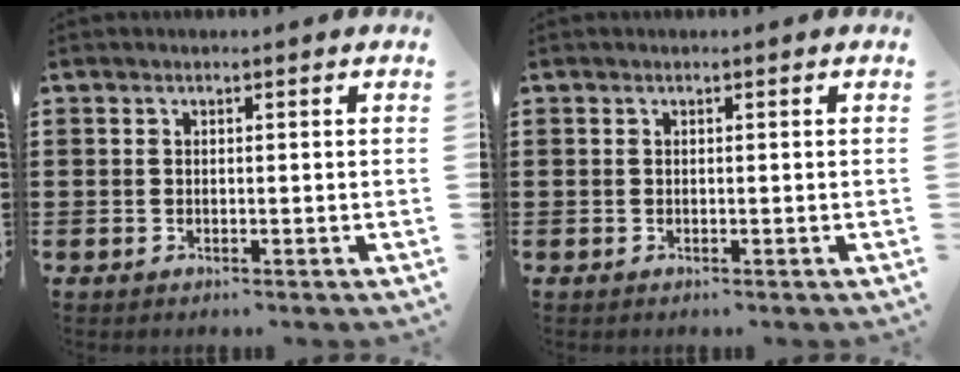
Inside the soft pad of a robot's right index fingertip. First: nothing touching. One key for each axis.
{"total": 0.0}